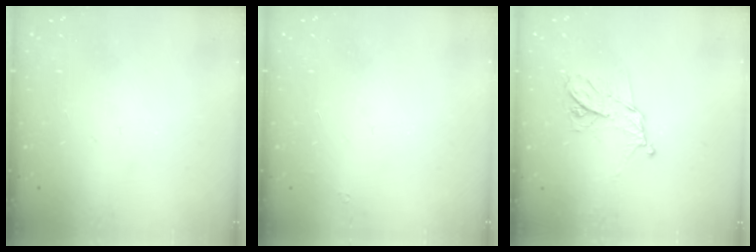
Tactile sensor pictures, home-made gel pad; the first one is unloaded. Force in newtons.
{"total": 1.6, "press": 1.5, "slide": 0.2}
{"total": 10.3, "press": 10.3, "slide": 0.3}